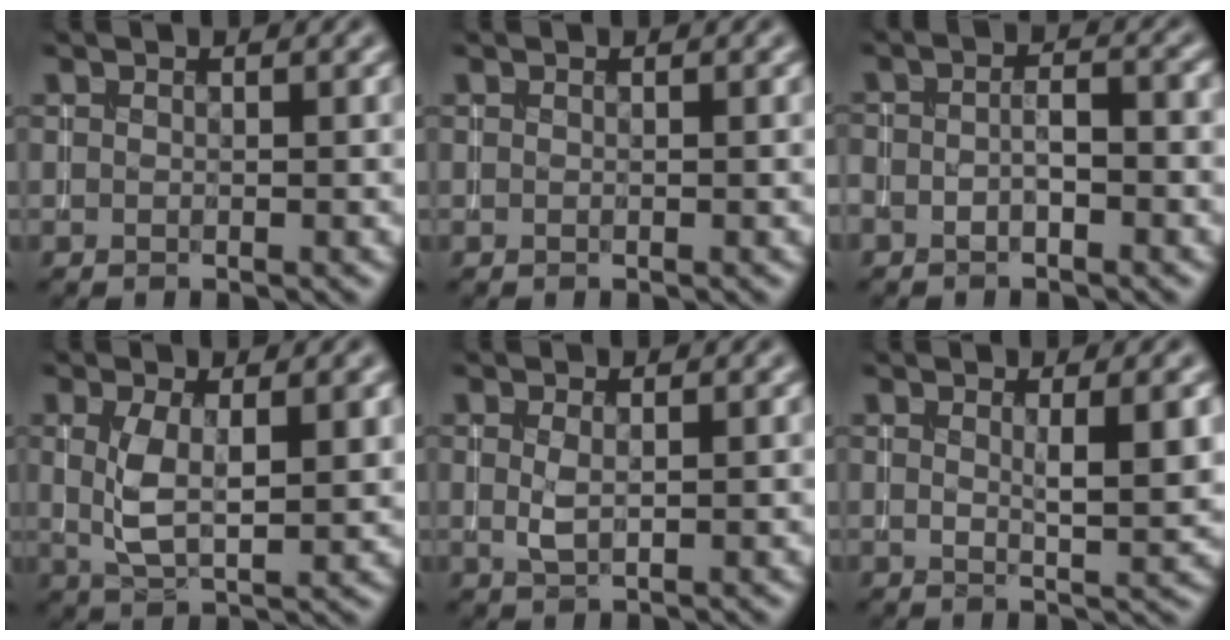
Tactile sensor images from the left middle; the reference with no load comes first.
{"total": 0.0}
{"total": 2.2, "force": [-1.0, 0.8, 1.8], "torque": [-0.031, 0.003, -0.020]}
{"total": 4.2, "force": [0.8, 1.6, 3.9], "torque": [-0.086, -0.003, 0.020]}
{"total": 1.1, "force": [0.3, 0.4, 1.0], "torque": [-0.025, -0.001, 0.006]}
{"total": 3.5, "force": [0.8, 0.7, 3.3], "torque": [-0.043, -0.004, 0.013]}